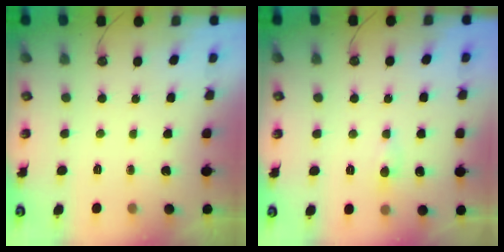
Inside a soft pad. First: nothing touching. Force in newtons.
{"total": 0.0}